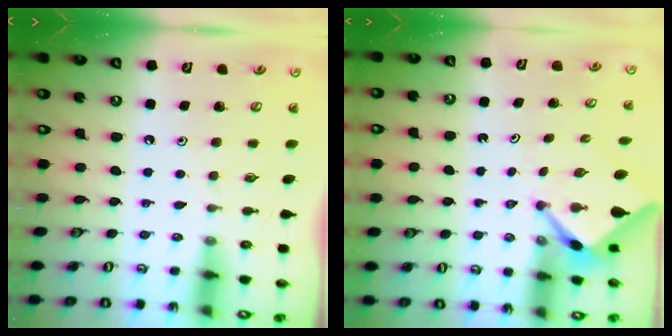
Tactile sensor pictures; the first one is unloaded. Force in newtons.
{"total": 2.7, "press": 2.6, "slide": 0.2}